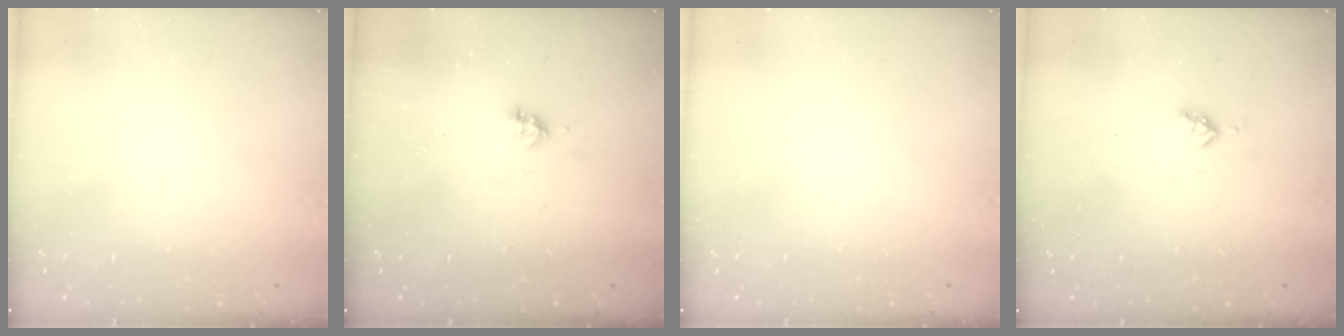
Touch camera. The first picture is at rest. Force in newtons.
{"total": 3.6, "press": 3.6, "slide": 0.5}
{"total": 0.0}
{"total": 2.9, "press": 2.9, "slide": 0.5}